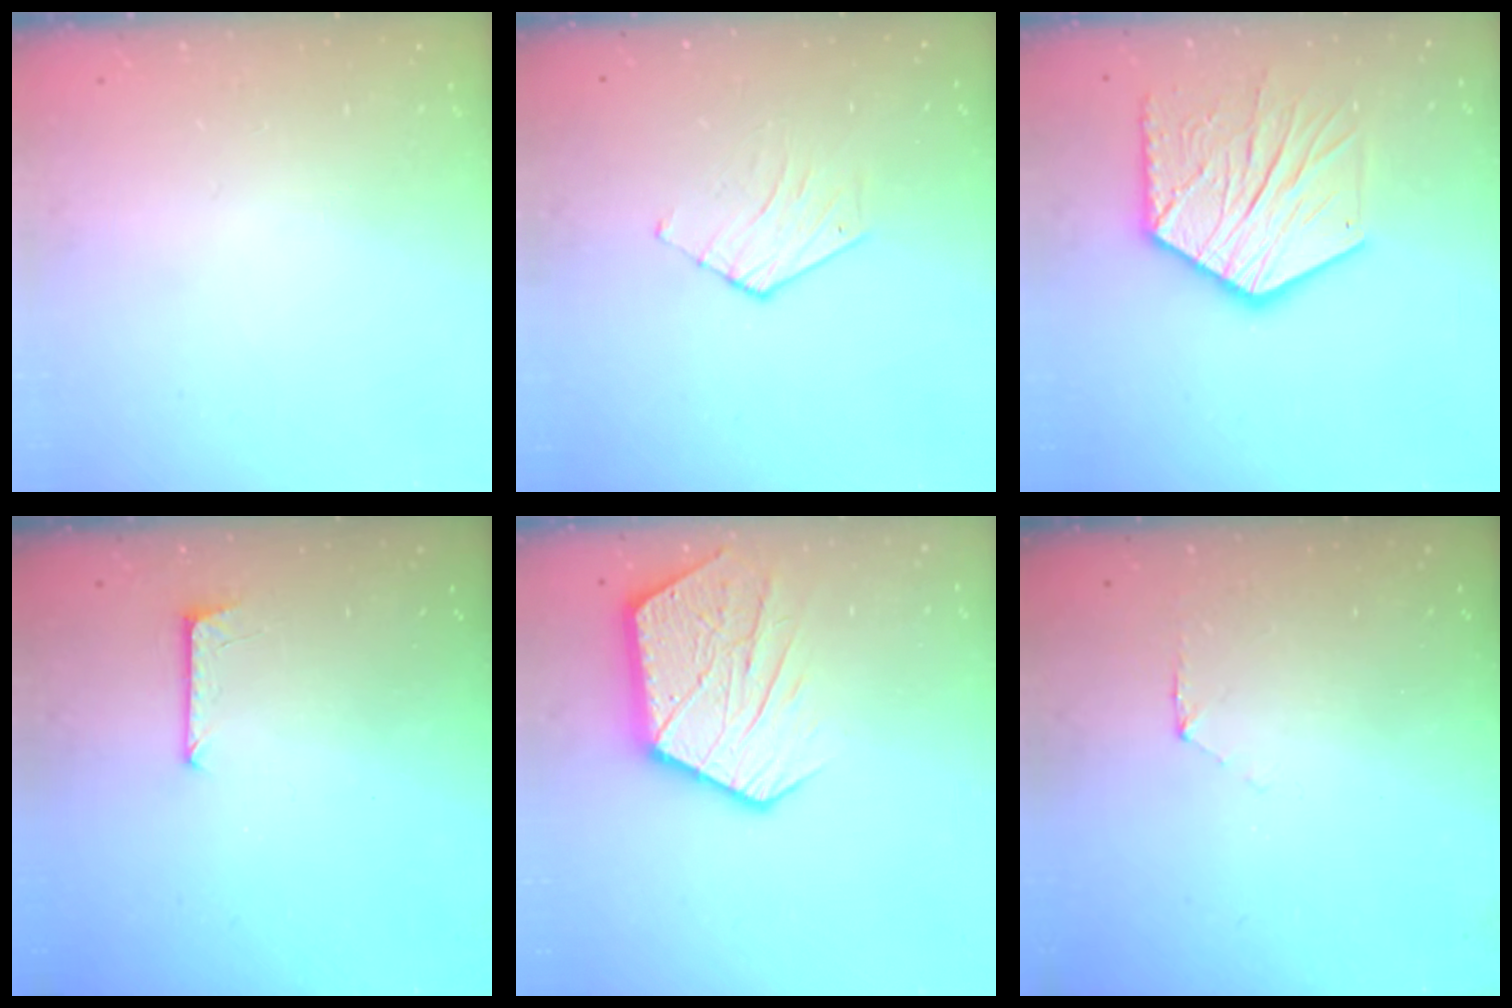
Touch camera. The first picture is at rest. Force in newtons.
{"total": 4.1, "press": 4.1, "slide": 0.4}
{"total": 17.0, "press": 17.0, "slide": 1.5}
{"total": 5.1, "press": 5.0, "slide": 0.4}
{"total": 13.3, "press": 13.3, "slide": 0.8}
{"total": 3.9, "press": 3.9, "slide": 0.4}